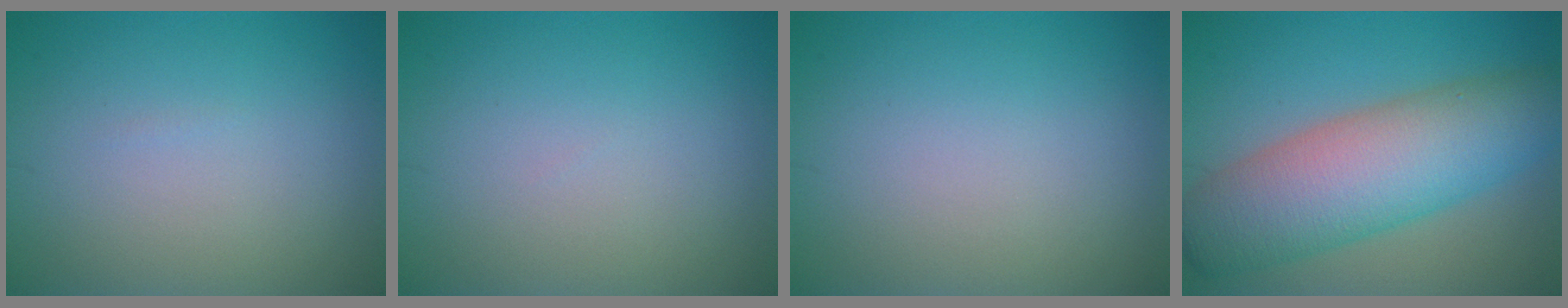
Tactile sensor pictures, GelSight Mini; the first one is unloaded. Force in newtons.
{"total": 0.0}
{"total": 0.0}
{"total": 10.1, "press": 10.1, "slide": 0.4}